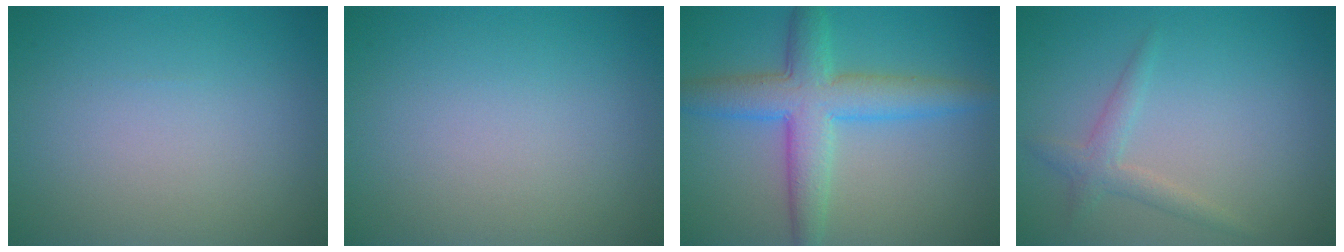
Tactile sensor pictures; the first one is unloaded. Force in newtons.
{"total": 0.0}
{"total": 6.1, "press": 6.1, "slide": 0.1}
{"total": 1.7, "press": 1.7, "slide": 0.0}